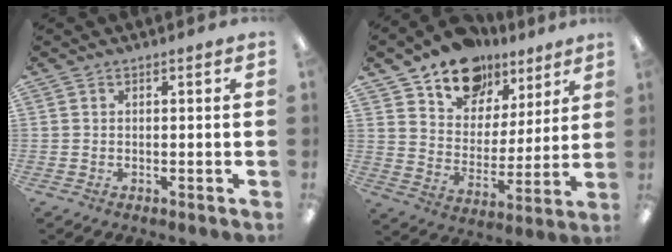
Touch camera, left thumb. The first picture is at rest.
{"total": 14.3, "force": [11.0, 8.5, 3.5], "torque": [-0.067, -0.073, 0.206]}